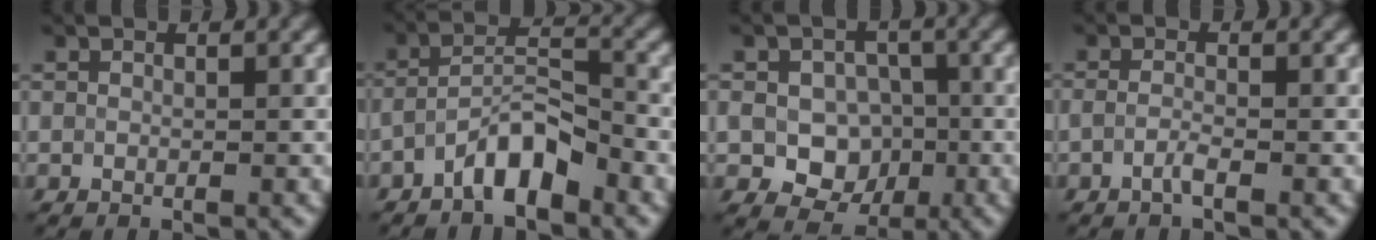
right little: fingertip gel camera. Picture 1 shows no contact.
{"total": 4.4, "force": [-2.8, 1.3, 3.0], "torque": [-0.057, 0.013, -0.055]}
{"total": 5.9, "force": [-1.1, 4.9, 3.2], "torque": [-0.039, -0.009, -0.025]}
{"total": 1.1, "force": [-0.7, 0.3, 0.9], "torque": [-0.018, -0.002, -0.015]}